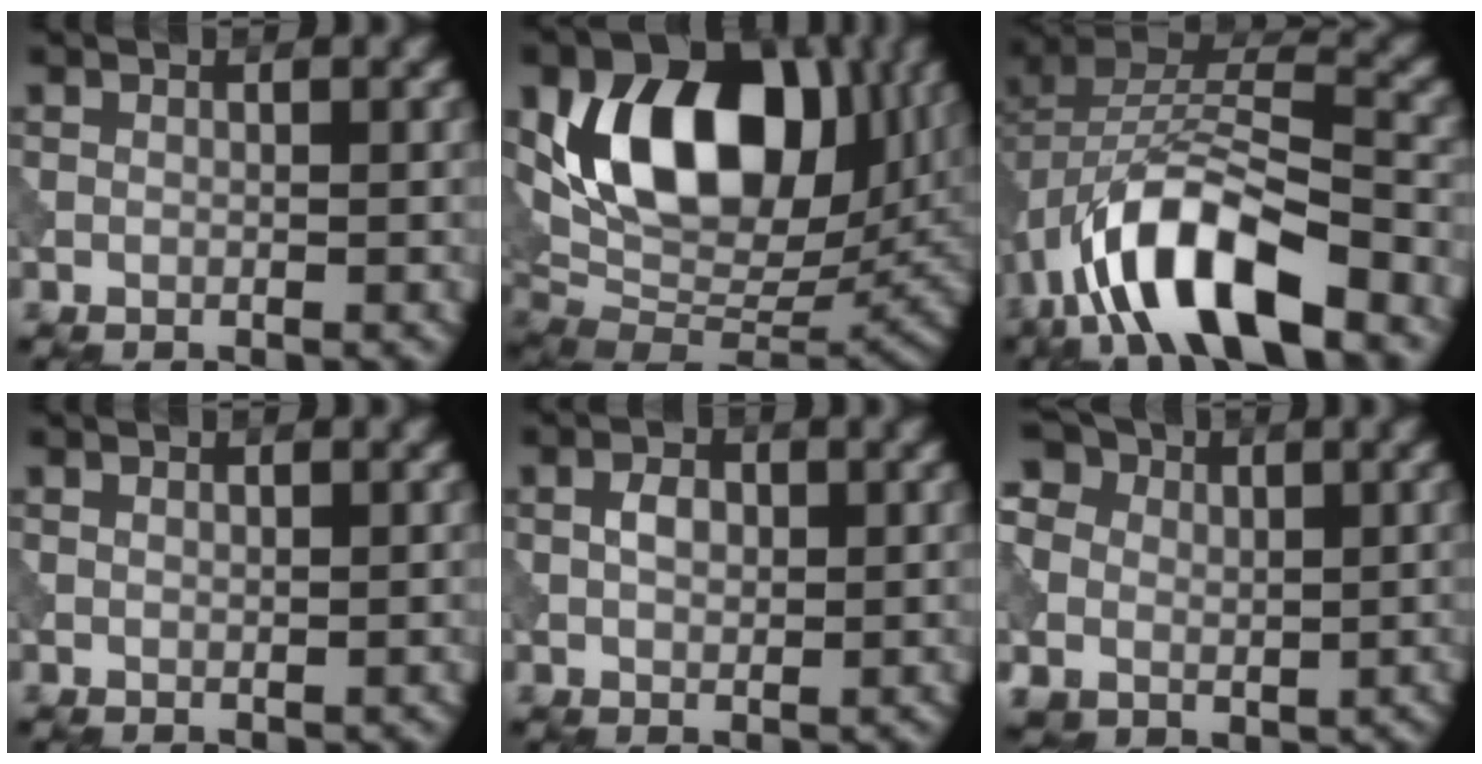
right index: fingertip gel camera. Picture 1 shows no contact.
{"total": 14.1, "force": [3.7, 9.0, 10.2], "torque": [-0.154, 0.004, 0.056]}
{"total": 11.6, "force": [-6.3, 4.6, 8.6], "torque": [-0.158, 0.010, -0.119]}
{"total": 0.5, "force": [0.3, 0.4, 0.3], "torque": [-0.004, 0.001, 0.006]}
{"total": 2.3, "force": [0.2, 1.6, 1.6], "torque": [-0.030, 0.003, 0.002]}
{"total": 13.1, "force": [3.8, 10.9, 6.3], "torque": [-0.138, 0.020, 0.042]}